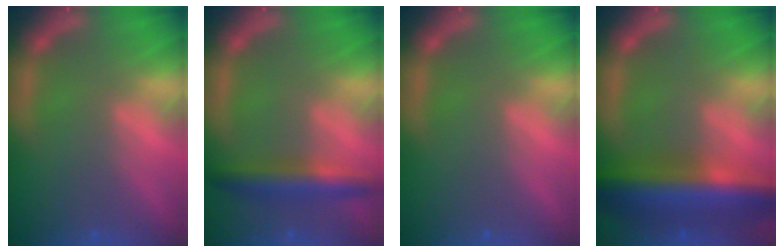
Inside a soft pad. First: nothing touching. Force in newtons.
{"total": 4.4}
{"total": 0.0}
{"total": 10.0}